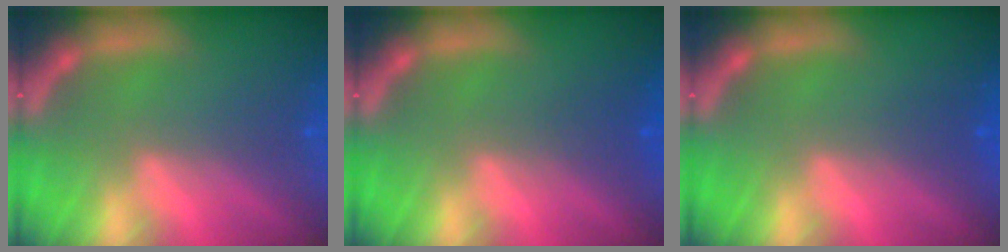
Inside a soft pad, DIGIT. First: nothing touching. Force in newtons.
{"total": 1.5}
{"total": 0.9}